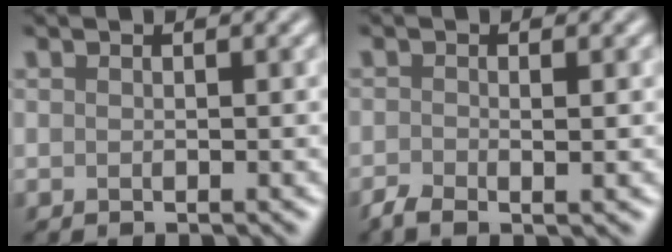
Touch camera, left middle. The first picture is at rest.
{"total": 1.9, "force": [-1.1, 0.4, 1.4], "torque": [-0.025, -0.007, -0.022]}